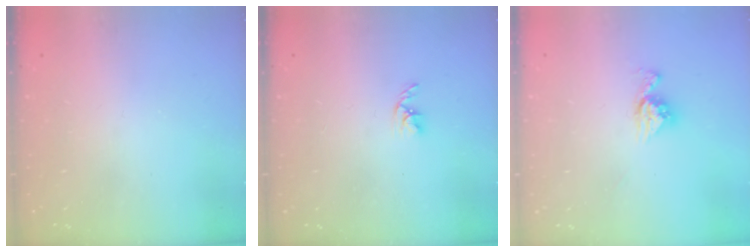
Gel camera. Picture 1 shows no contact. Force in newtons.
{"total": 2.7, "press": 2.7, "slide": 0.5}
{"total": 9.0, "press": 8.9, "slide": 0.7}